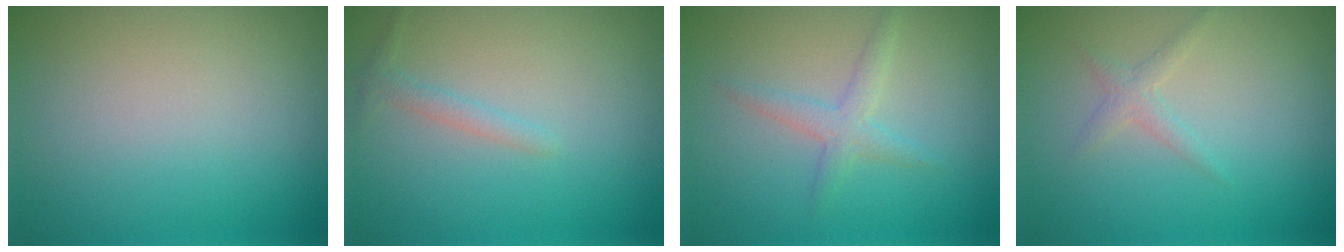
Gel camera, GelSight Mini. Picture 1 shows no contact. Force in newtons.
{"total": 1.2, "press": 1.2, "slide": 0.0}
{"total": 2.0, "press": 2.0, "slide": 0.1}
{"total": 1.2, "press": 1.2, "slide": 0.1}